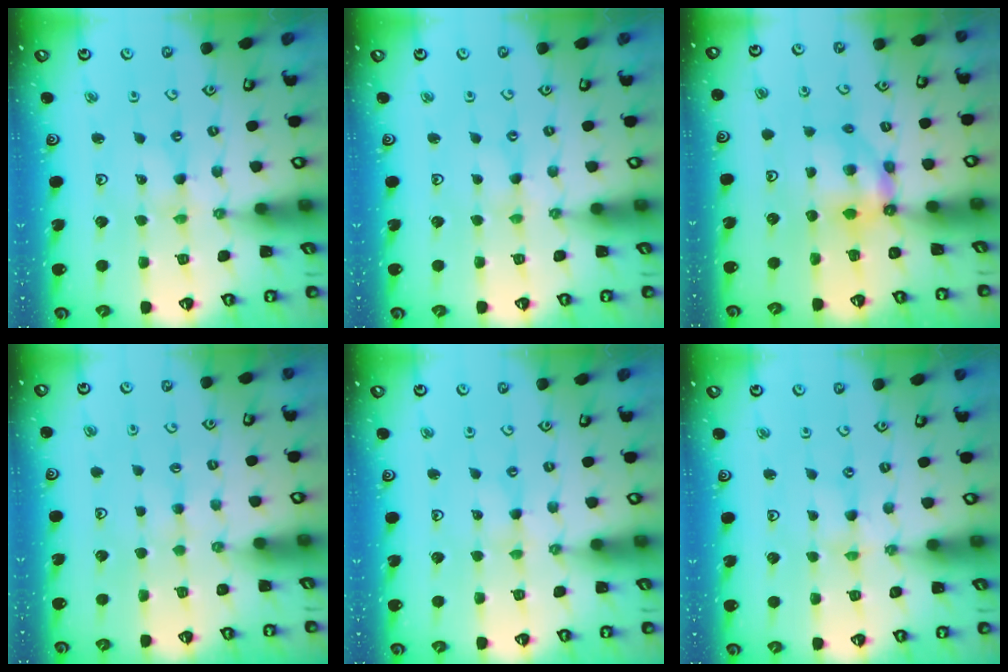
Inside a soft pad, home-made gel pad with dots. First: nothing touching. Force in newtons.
{"total": 0.0}
{"total": 6.2, "press": 6.2, "slide": 0.5}
{"total": 2.4, "press": 2.4, "slide": 0.4}
{"total": 1.0, "press": 0.9, "slide": 0.2}
{"total": 0.0}